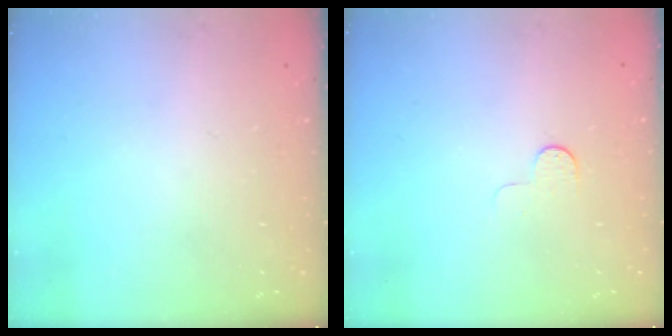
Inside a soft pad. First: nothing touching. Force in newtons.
{"total": 3.8, "press": 3.7, "slide": 0.3}